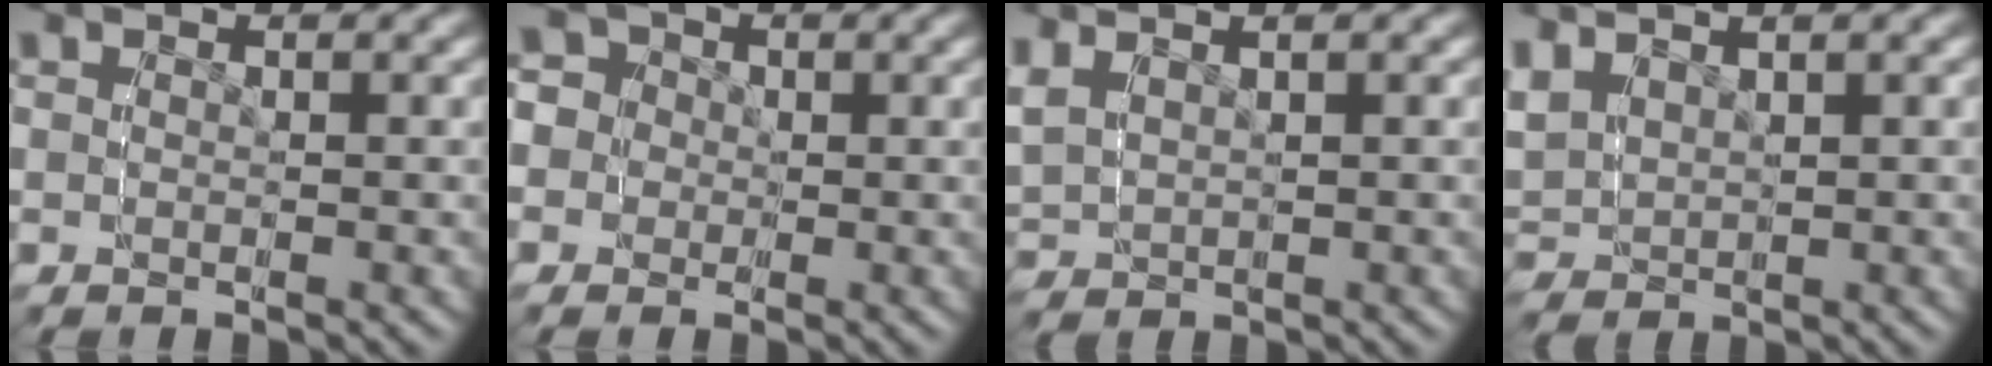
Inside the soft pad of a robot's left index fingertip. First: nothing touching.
{"total": 6.9, "force": [1.6, 6.5, 1.4], "torque": [-0.032, -0.006, 0.020]}
{"total": 2.2, "force": [1.2, 1.5, 1.1], "torque": [-0.042, 0.009, 0.026]}
{"total": 3.9, "force": [1.4, 3.1, 1.8], "torque": [-0.059, 0.007, 0.031]}